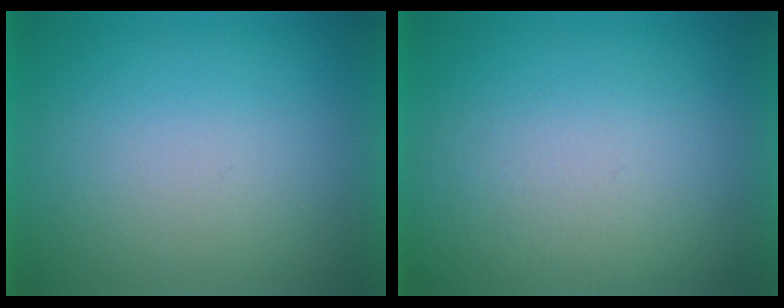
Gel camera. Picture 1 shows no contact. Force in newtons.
{"total": 3.8}